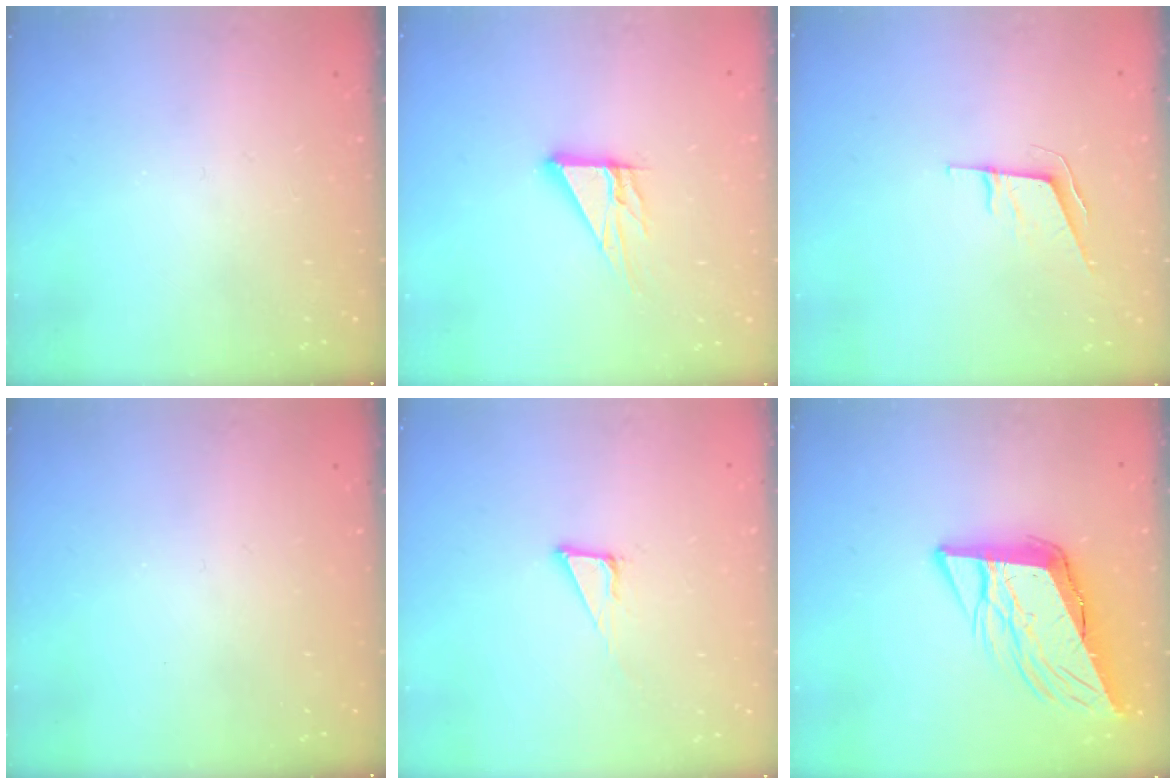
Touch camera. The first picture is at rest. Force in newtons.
{"total": 9.0, "press": 9.0, "slide": 0.7}
{"total": 5.8, "press": 5.2, "slide": 2.6}
{"total": 0.0}
{"total": 3.9, "press": 3.9, "slide": 0.2}
{"total": 12.3, "press": 11.7, "slide": 3.6}